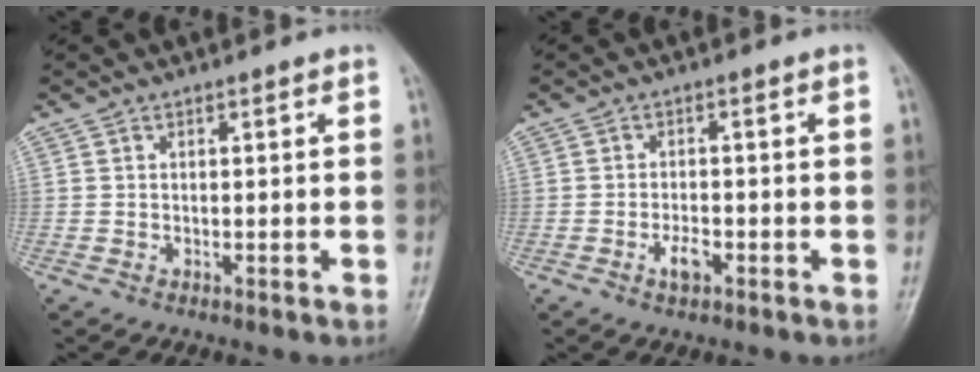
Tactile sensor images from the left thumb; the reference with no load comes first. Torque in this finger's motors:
{"motor_torque": [-0.15, 0.46, 0.44, 0.19, 0.02]}